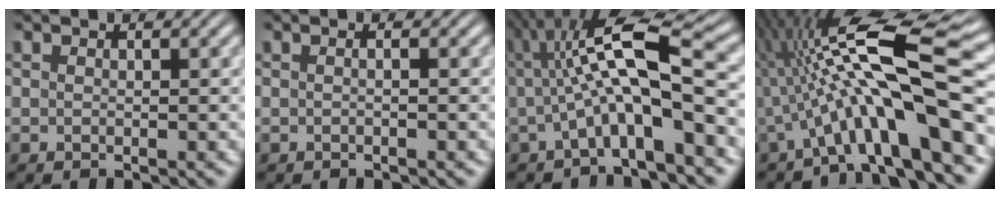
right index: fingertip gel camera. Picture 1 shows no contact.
{"total": 0.6, "force": [-0.2, -0.1, 0.6], "torque": [-0.010, 0.003, -0.006]}
{"total": 8.6, "force": [1.1, 3.1, 8.0], "torque": [-0.135, 0.012, 0.016]}
{"total": 11.5, "force": [1.0, 3.6, 10.9], "torque": [-0.184, 0.010, 0.018]}